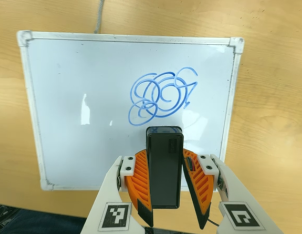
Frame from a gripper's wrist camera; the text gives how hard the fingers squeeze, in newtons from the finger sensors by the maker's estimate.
{"total": 5.7, "left": 4.7, "right": 6.6}